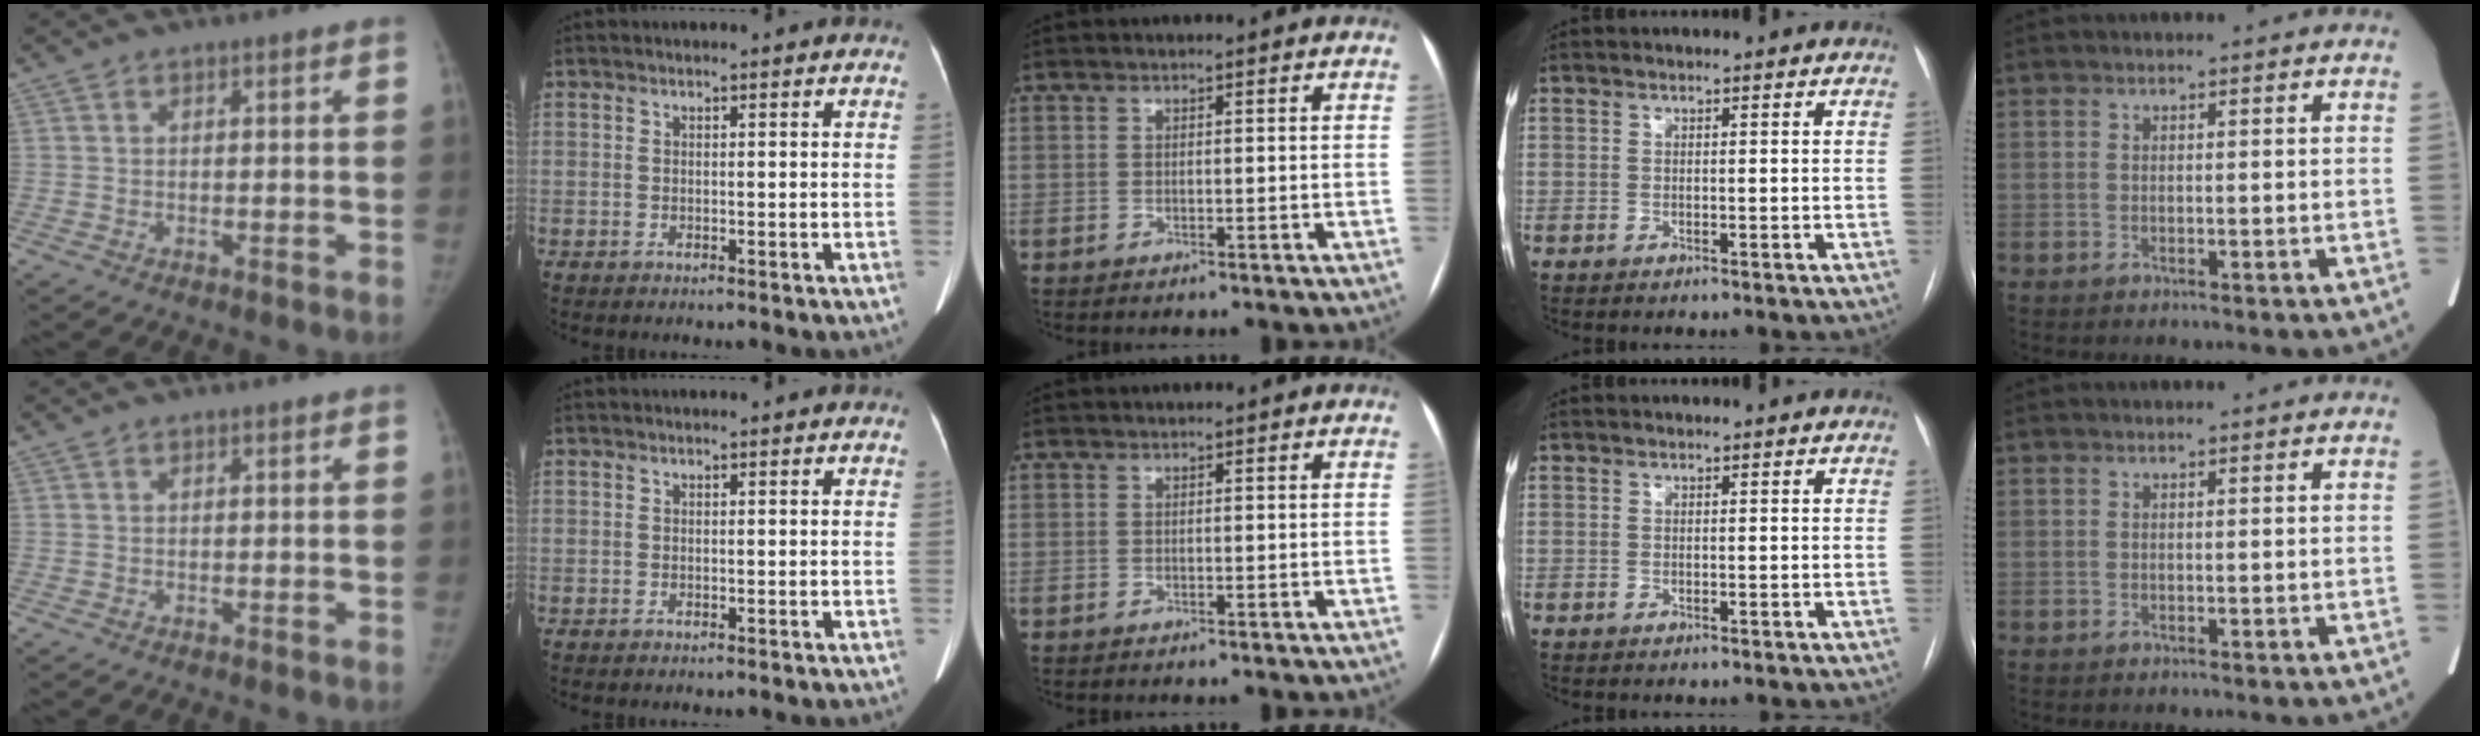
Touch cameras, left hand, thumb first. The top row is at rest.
{}